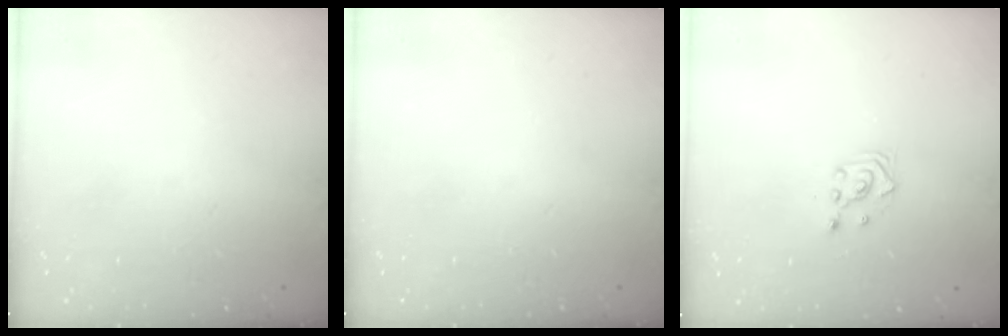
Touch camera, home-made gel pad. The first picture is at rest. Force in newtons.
{"total": 0.0}
{"total": 2.3, "press": 2.3, "slide": 0.3}